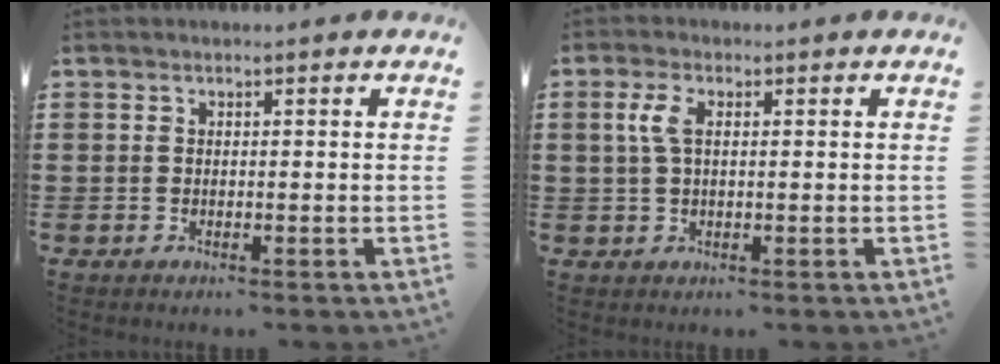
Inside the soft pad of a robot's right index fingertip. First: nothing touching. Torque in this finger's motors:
{"motor_torque": [0.43, -0.34, 0.31, 0.11]}